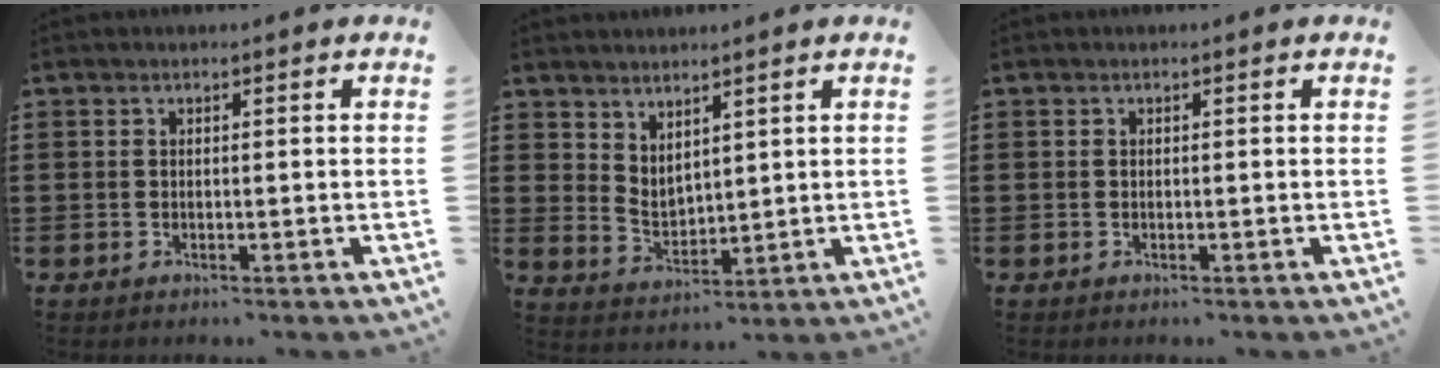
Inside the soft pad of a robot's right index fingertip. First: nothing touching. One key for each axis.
{"total": 3.4, "fx": 3.2, "fy": 1.1, "fz": 0.4, "tx": -0.018, "ty": -0.010, "tz": 0.062}
{"total": 0.0}